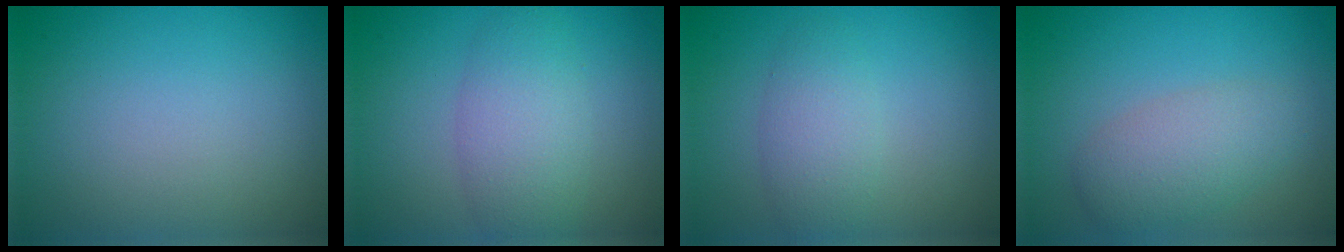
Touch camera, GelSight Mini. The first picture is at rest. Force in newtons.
{"total": 4.2, "press": 4.2, "slide": 0.2}
{"total": 2.8, "press": 2.8, "slide": 0.2}
{"total": 3.5, "press": 3.5, "slide": 0.1}